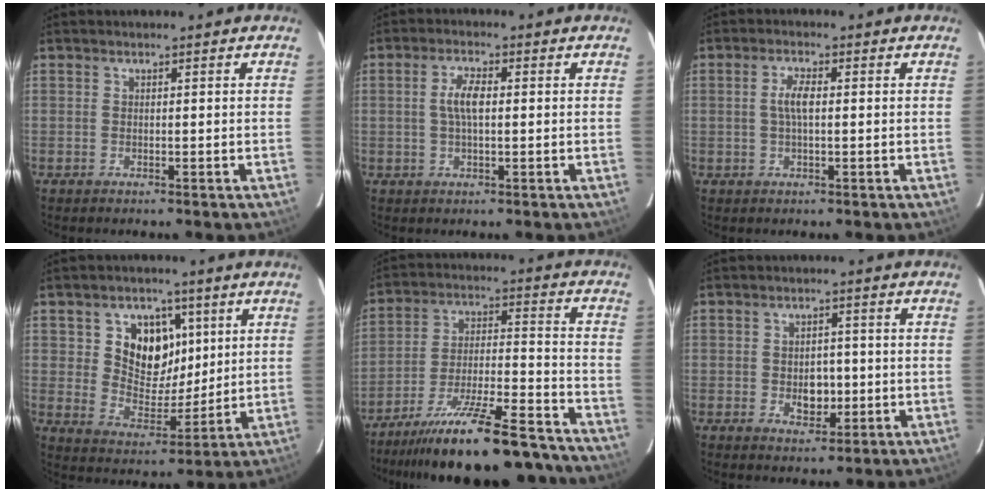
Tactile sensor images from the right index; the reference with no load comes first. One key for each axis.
{"total": 4.2, "fx": 0.3, "fy": 1.4, "fz": 3.9, "tx": -0.080, "ty": 0.006, "tz": 0.007}
{"total": 3.3, "fx": 0.1, "fy": 0.9, "fz": 3.1, "tx": -0.063, "ty": 0.004, "tz": 0.003}
{"total": 11.2, "fx": 3.7, "fy": 8.7, "fz": 6.0, "tx": -0.111, "ty": -0.001, "tz": 0.072}
{"total": 23.2, "fx": -19.9, "fy": 4.3, "fz": 11.1, "tx": -0.193, "ty": -0.021, "tz": -0.290}
{"total": 4.9, "fx": -0.8, "fy": 3.5, "fz": 3.3, "tx": -0.057, "ty": 0.000, "tz": -0.006}